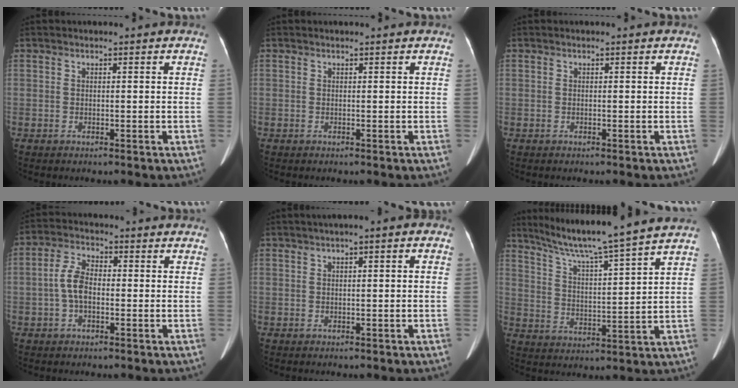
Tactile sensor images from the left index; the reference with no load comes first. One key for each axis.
{"total": 0.0}
{"total": 0.0}
{"total": 5.0, "fx": -0.9, "fy": 2.8, "fz": 4.1, "tx": -0.092, "ty": 0.016, "tz": -0.021}
{"total": 2.3, "fx": 0.4, "fy": 0.4, "fz": 2.2, "tx": -0.026, "ty": 0.009, "tz": 0.002}
{"total": 13.8, "fx": 11.9, "fy": -2.2, "fz": 6.6, "tx": -0.114, "ty": -0.006, "tz": 0.191}